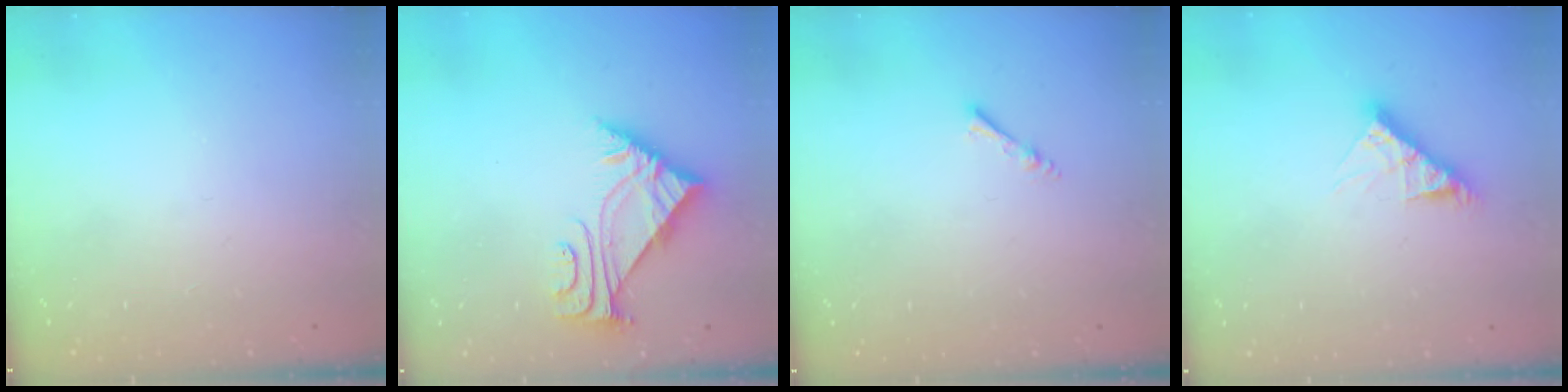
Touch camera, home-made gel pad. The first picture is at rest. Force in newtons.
{"total": 5.0, "press": 4.9, "slide": 0.9}
{"total": 2.2, "press": 2.1, "slide": 0.4}
{"total": 8.3, "press": 8.3, "slide": 0.5}